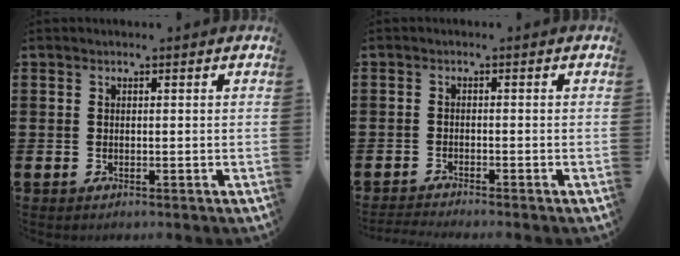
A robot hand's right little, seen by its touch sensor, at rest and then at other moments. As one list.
[{"total": 0.9, "force": [-0.9, -0.1, 0.0], "torque": [-0.002, -0.003, -0.017]}]